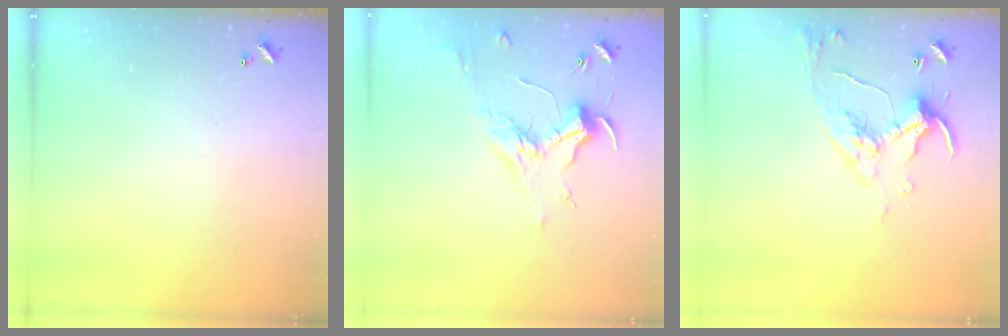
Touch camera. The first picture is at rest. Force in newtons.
{"total": 1.7, "press": 1.5, "slide": 0.8}
{"total": 6.2, "press": 6.2, "slide": 0.7}